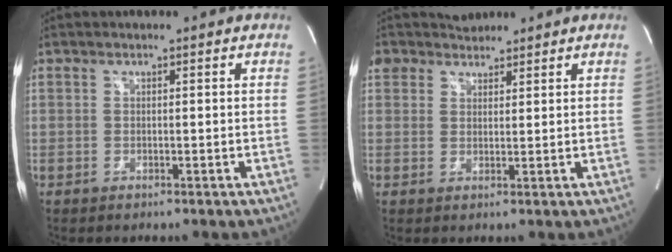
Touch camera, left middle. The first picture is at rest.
{"total": 4.9, "force": [4.1, 2.8, 0.1], "torque": [-0.002, 0.027, 0.075]}